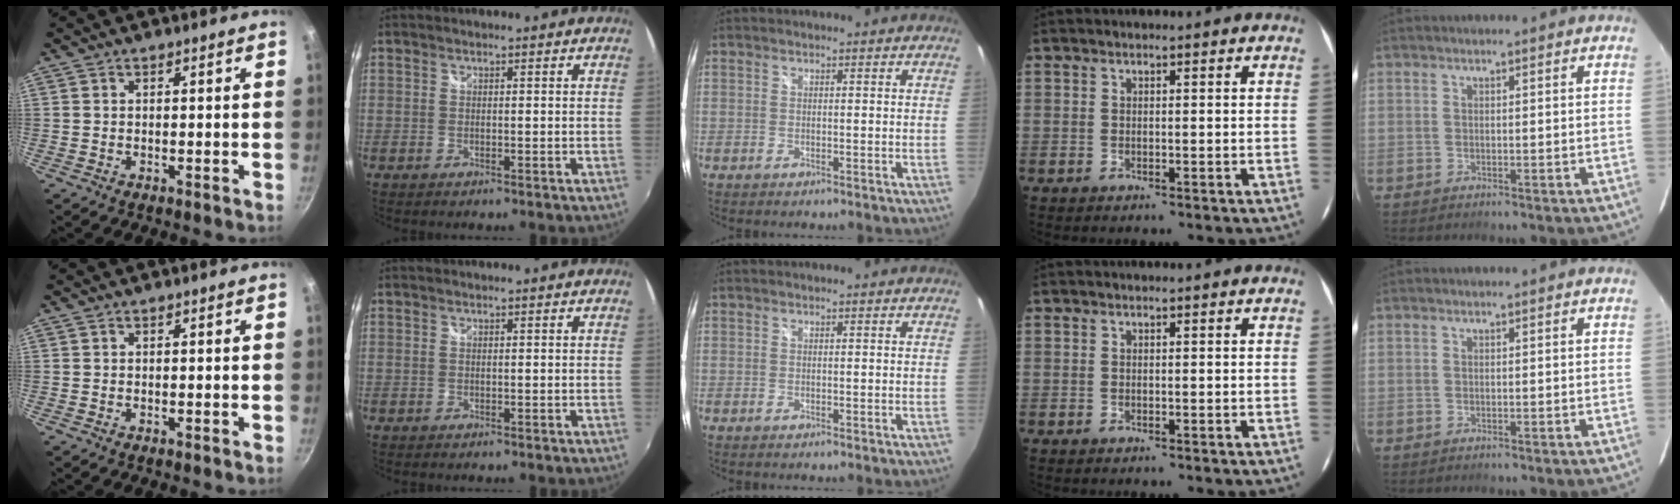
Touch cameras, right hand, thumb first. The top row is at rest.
{}